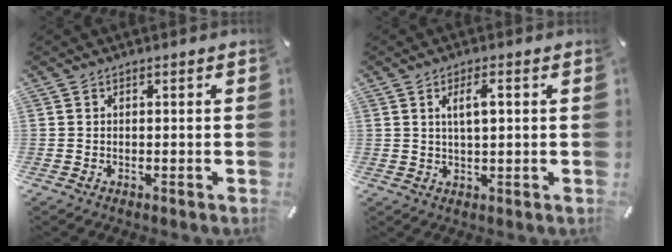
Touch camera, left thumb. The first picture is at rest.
{"total": 4.7, "force": [1.3, 1.3, 4.3], "torque": [-0.087, 0.006, 0.020]}